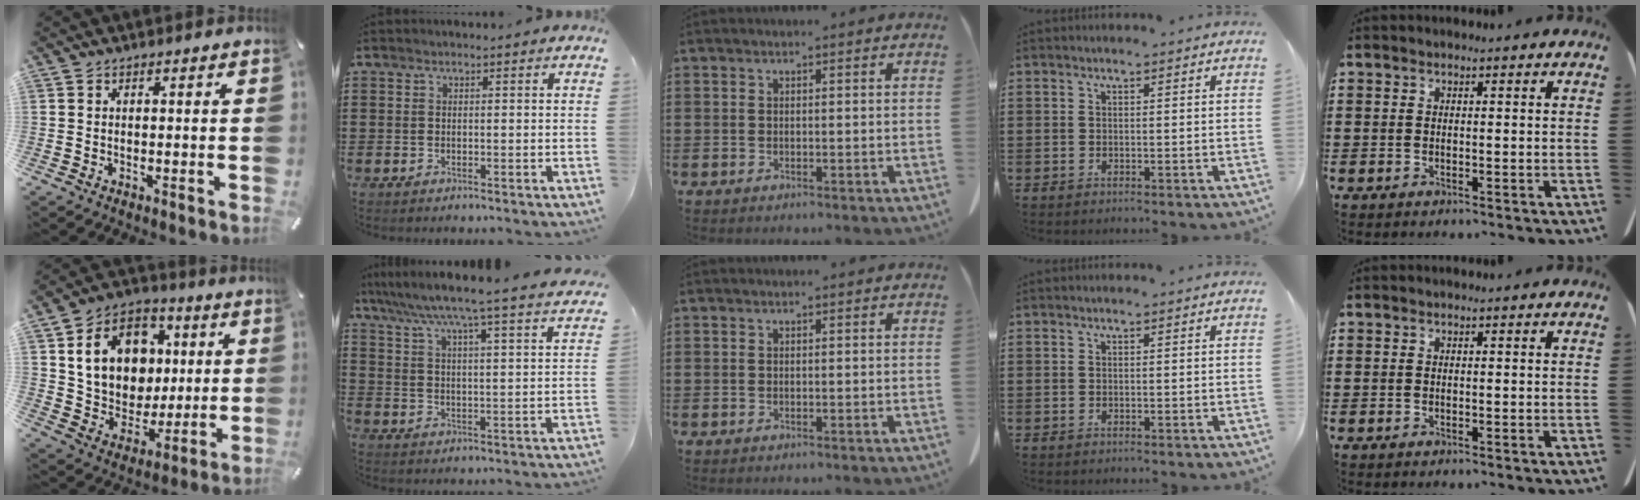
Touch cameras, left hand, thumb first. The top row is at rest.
{"thumb": {"total": 16.7, "force": [3.9, 14.0, 8.2], "torque": [-0.133, 0.001, 0.082]}, "index": {"total": 6.1, "force": [5.4, -1.1, 2.7], "torque": [-0.076, -0.047, 0.082]}}